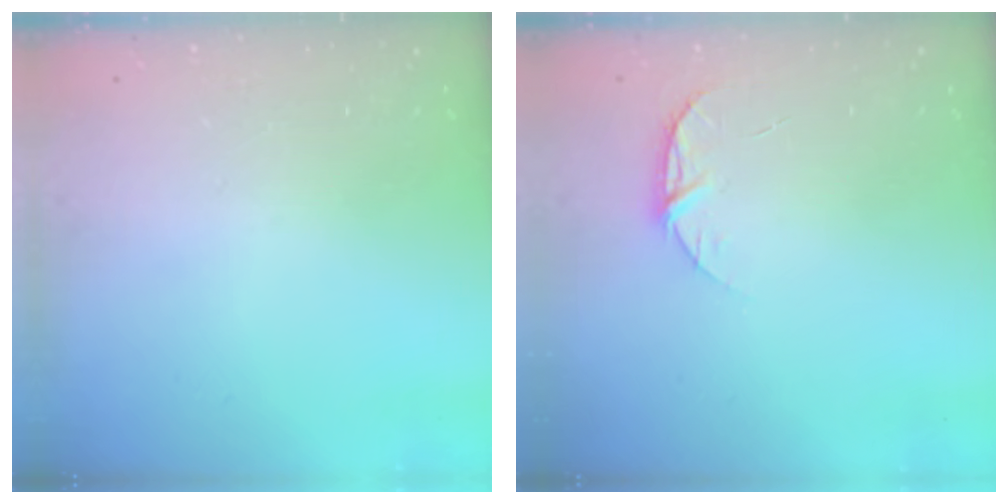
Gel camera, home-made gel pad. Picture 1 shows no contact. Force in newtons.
{"total": 6.1, "press": 6.1, "slide": 0.7}